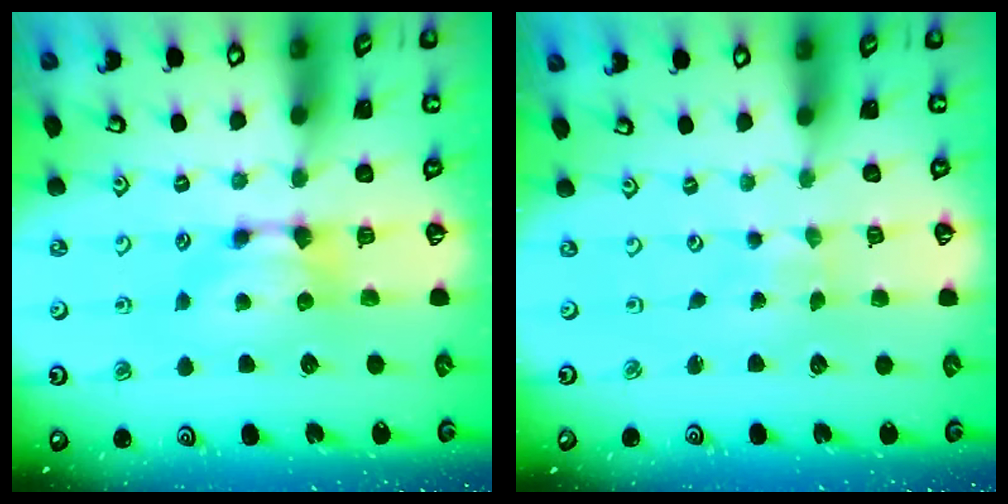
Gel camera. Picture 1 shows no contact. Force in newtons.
{"total": 5.0, "press": 5.0, "slide": 0.3}